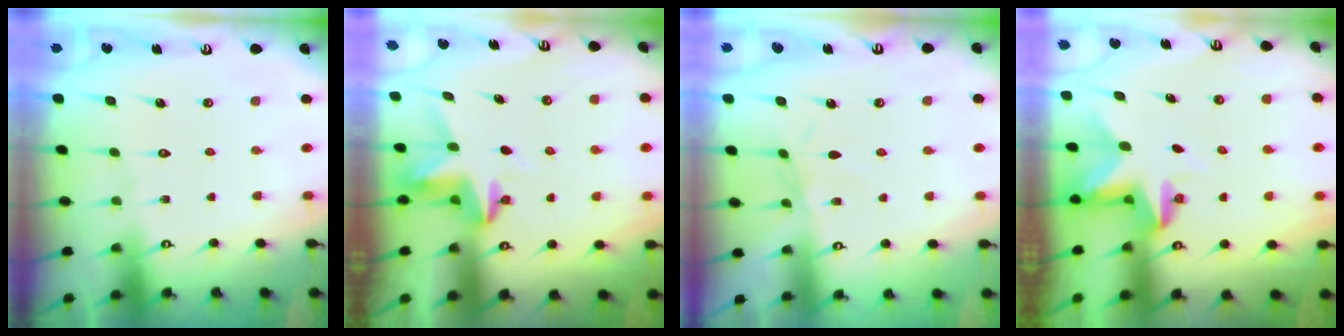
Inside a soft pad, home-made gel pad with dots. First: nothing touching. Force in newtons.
{"total": 3.7, "press": 3.7, "slide": 0.3}
{"total": 2.2, "press": 2.1, "slide": 0.5}
{"total": 2.8, "press": 2.8, "slide": 0.2}